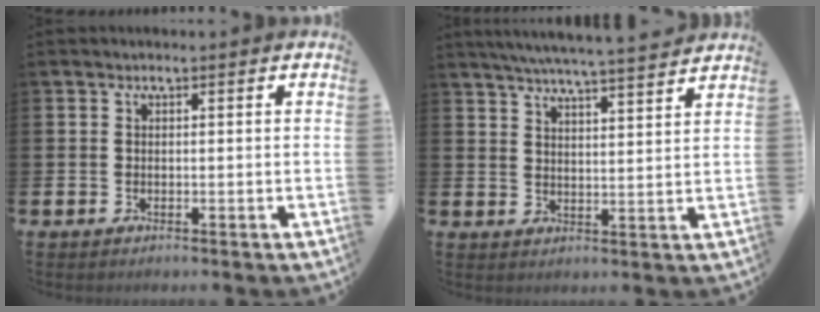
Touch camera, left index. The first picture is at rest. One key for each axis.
{"total": 6.0, "fx": 5.7, "fy": -0.4, "fz": 1.6, "tx": -0.041, "ty": -0.036, "tz": 0.100}